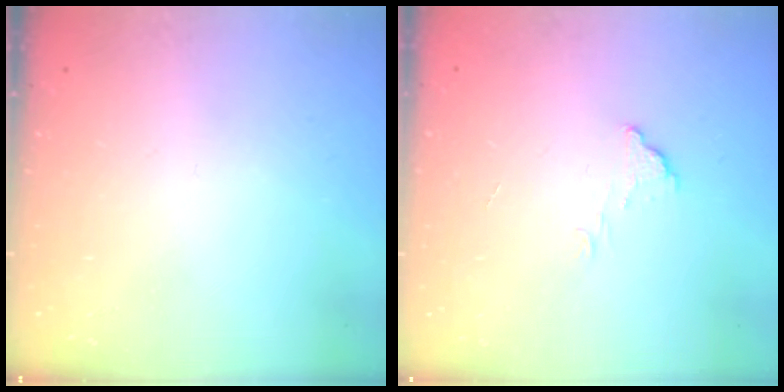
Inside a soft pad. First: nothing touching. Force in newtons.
{"total": 3.6, "press": 3.6, "slide": 0.2}